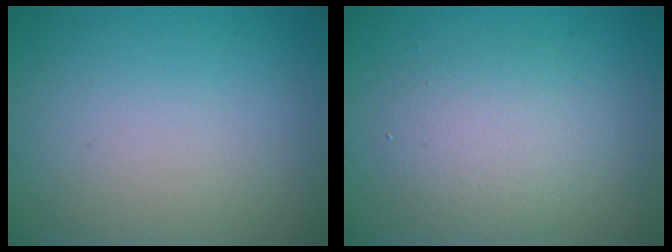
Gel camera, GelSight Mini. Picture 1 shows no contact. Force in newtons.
{"total": 3.4, "press": 3.4, "slide": 0.4}